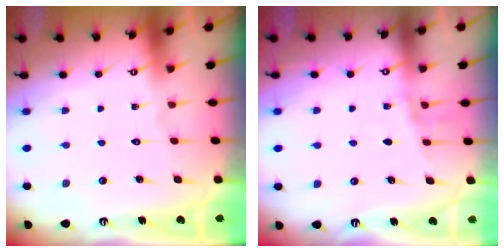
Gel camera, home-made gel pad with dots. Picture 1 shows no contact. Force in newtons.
{"total": 3.9, "press": 3.7, "slide": 1.3}